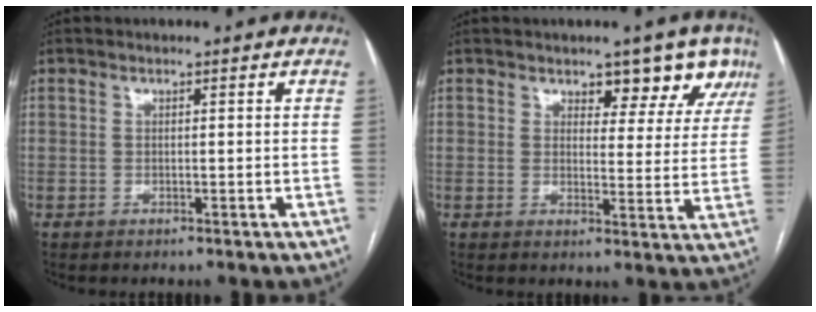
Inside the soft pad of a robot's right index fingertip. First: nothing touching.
{"total": 6.6, "force": [4.8, 3.4, 3.0], "torque": [-0.014, -0.004, 0.051]}